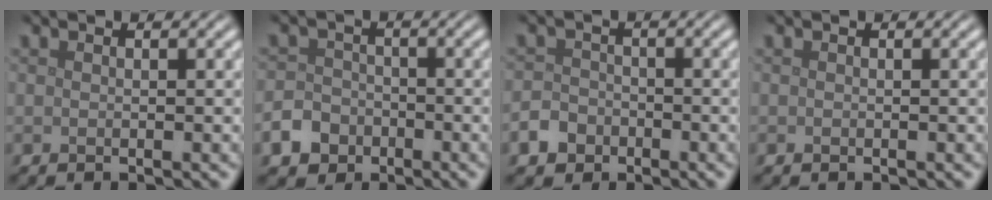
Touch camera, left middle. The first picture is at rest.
{"total": 4.7, "force": [-2.8, 3.6, 1.1], "torque": [-0.007, -0.011, -0.057]}
{"total": 3.0, "force": [-1.9, 2.3, 0.8], "torque": [-0.008, -0.004, -0.037]}
{"total": 0.0}